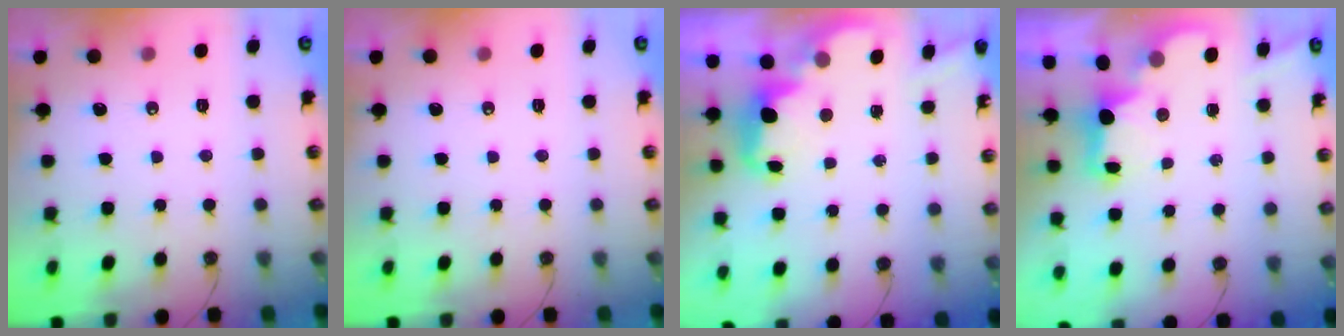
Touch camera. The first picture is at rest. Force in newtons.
{"total": 0.0}
{"total": 2.6, "press": 2.6, "slide": 0.5}
{"total": 2.1, "press": 2.1, "slide": 0.5}